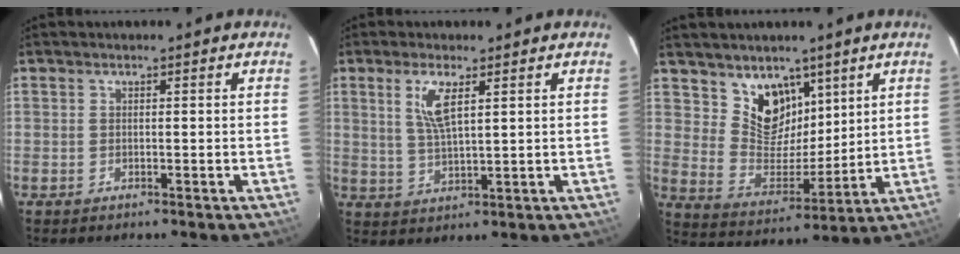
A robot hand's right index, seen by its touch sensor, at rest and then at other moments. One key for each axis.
{"total": 5.8, "fx": 2.4, "fy": 1.3, "fz": 5.1, "tx": -0.102, "ty": -0.002, "tz": 0.050}
{"total": 10.3, "fx": 6.6, "fy": 6.9, "fz": 3.8, "tx": -0.061, "ty": -0.012, "tz": 0.133}